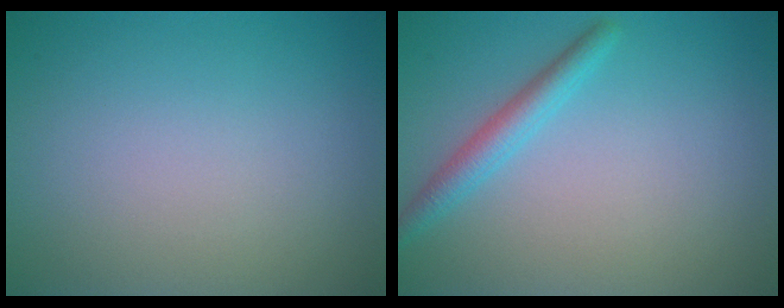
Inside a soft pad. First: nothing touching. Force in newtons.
{"total": 2.3, "press": 2.3, "slide": 0.1}